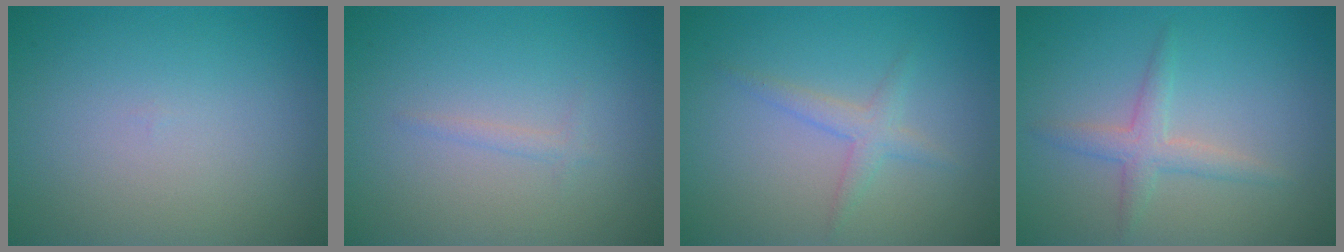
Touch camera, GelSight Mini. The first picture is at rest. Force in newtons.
{"total": 1.0, "press": 1.0, "slide": 0.1}
{"total": 1.8, "press": 1.8, "slide": 0.0}
{"total": 2.3, "press": 2.3, "slide": 0.1}